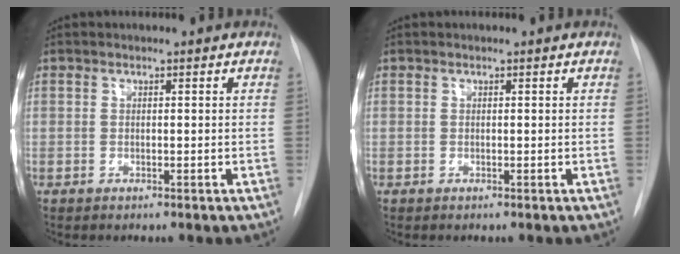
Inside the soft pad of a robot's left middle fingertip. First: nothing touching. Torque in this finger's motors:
{"motor_torque": [-0.20, -0.03, 0.02, 0.01]}